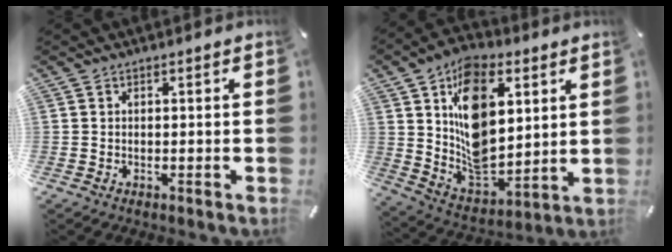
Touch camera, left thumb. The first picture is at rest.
{"total": 16.8, "force": [6.0, 11.4, 10.9], "torque": [-0.195, -0.030, 0.111]}